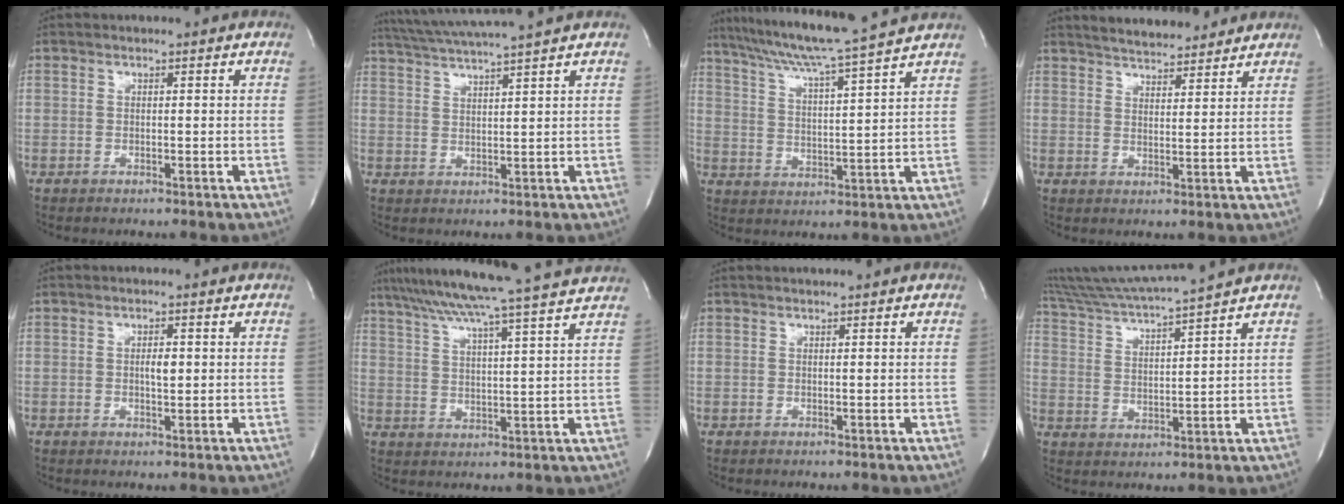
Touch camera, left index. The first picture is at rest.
{"total": 9.1, "force": [8.0, -2.1, 3.9], "torque": [-0.073, 0.009, 0.129]}
{"total": 15.6, "force": [13.4, -1.8, 7.7], "torque": [-0.137, -0.007, 0.201]}
{"total": 10.0, "force": [9.2, 2.0, 3.3], "torque": [-0.051, 0.008, 0.132]}
{"total": 1.4, "force": [0.1, 0.7, 1.2], "torque": [-0.019, -0.001, 0.002]}
{"total": 19.2, "force": [16.6, -1.6, 9.5], "torque": [-0.170, -0.001, 0.231]}
{"total": 1.0, "force": [0.9, -0.2, 0.4], "torque": [-0.005, 0.012, 0.018]}
{"total": 12.4, "force": [11.1, -2.2, 4.9], "torque": [-0.097, -0.005, 0.190]}